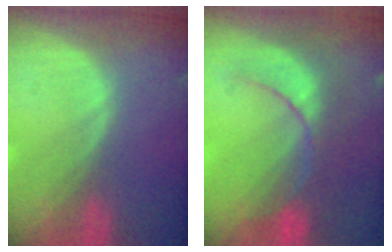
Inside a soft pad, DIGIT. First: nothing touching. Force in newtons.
{"total": 8.4, "press": 7.9, "slide": 2.9}